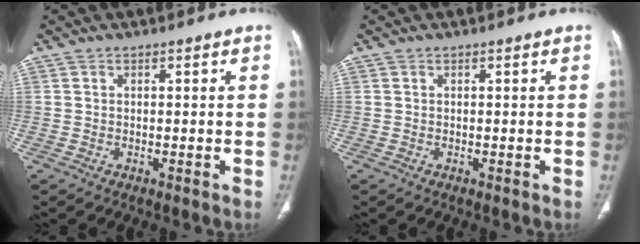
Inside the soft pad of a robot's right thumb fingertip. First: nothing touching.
{"total": 0.0}